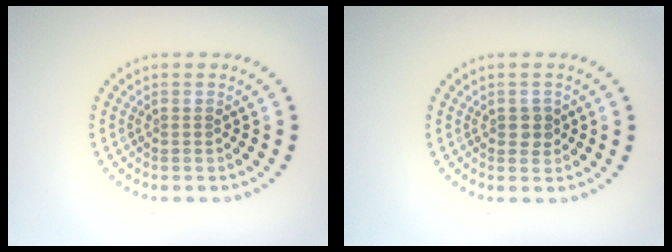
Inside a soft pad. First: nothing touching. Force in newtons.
{"total": 1.3, "press": 1.3, "slide": 0.3}